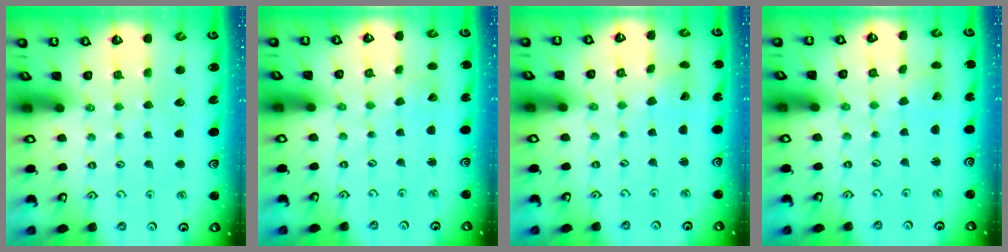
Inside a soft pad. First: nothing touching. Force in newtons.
{"total": 1.8, "press": 1.8, "slide": 0.1}
{"total": 1.2, "press": 1.2, "slide": 0.1}
{"total": 1.7, "press": 1.7, "slide": 0.1}